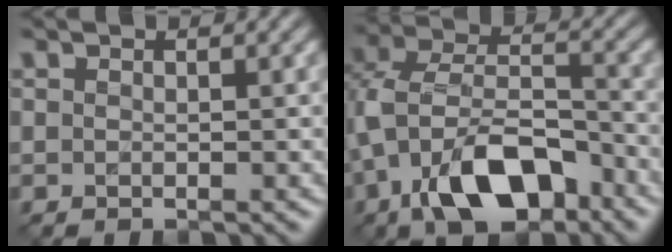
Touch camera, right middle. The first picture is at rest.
{"total": 9.6, "force": [-4.5, 5.1, 6.8], "torque": [-0.124, 0.007, -0.082]}